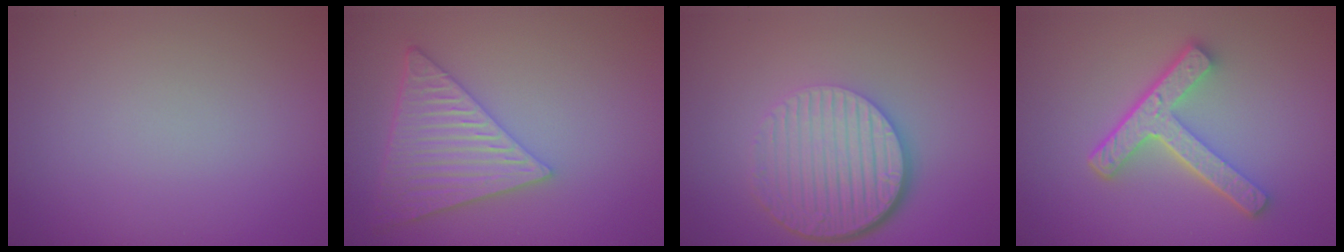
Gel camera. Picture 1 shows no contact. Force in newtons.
{"total": 6.0, "press": 4.6, "slide": 3.8}
{"total": 6.8, "press": 4.5, "slide": 5.1}
{"total": 5.0, "press": 3.7, "slide": 3.3}